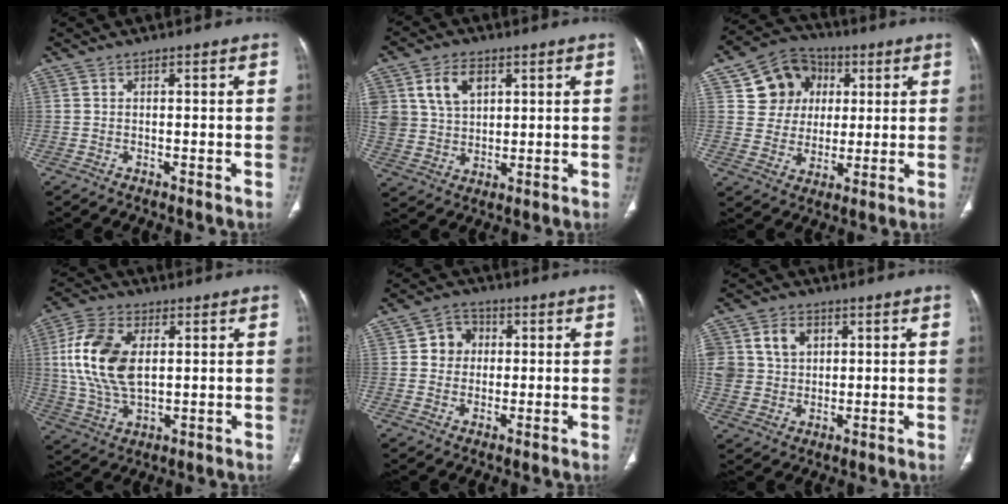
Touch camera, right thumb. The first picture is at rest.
{"total": 10.4, "force": [4.1, 7.4, 5.9], "torque": [-0.090, -0.011, 0.087]}
{"total": 12.5, "force": [3.7, 11.1, 4.2], "torque": [-0.033, 0.003, 0.065]}
{"total": 15.3, "force": [2.8, 8.8, 12.2], "torque": [-0.245, -0.003, 0.054]}
{"total": 6.0, "force": [1.1, 5.4, 2.4], "torque": [-0.007, 0.004, 0.012]}
{"total": 11.0, "force": [3.3, 8.9, 5.5], "torque": [-0.088, -0.003, 0.071]}